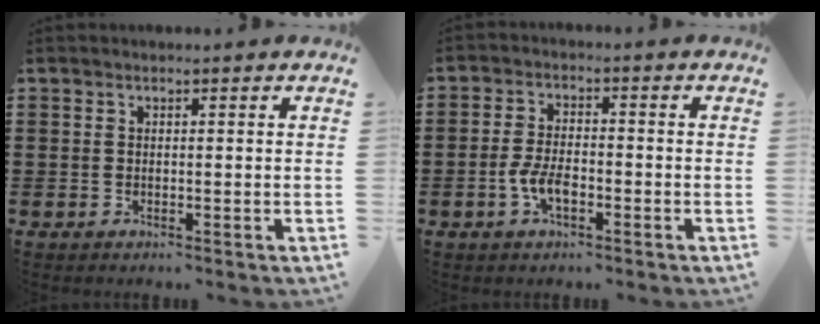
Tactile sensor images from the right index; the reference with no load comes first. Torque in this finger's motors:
{"motor_torque": [2.14, 0.00, 0.44, 0.13]}